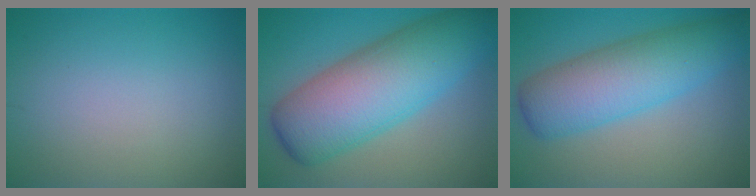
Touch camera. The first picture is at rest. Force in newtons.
{"total": 11.5, "press": 11.5, "slide": 0.1}
{"total": 8.0, "press": 8.0, "slide": 0.2}